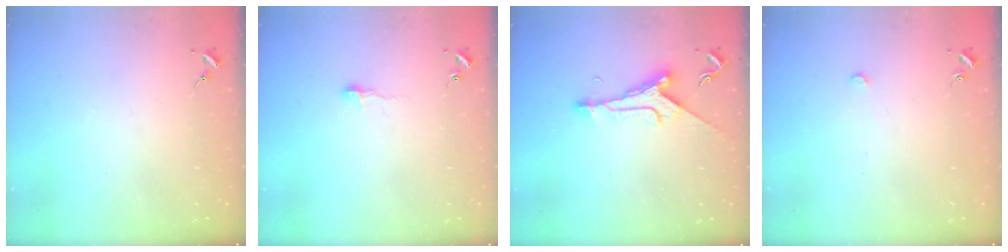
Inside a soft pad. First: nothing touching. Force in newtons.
{"total": 4.4, "press": 4.4, "slide": 0.5}
{"total": 8.8, "press": 8.7, "slide": 0.5}
{"total": 2.6, "press": 2.6, "slide": 0.2}